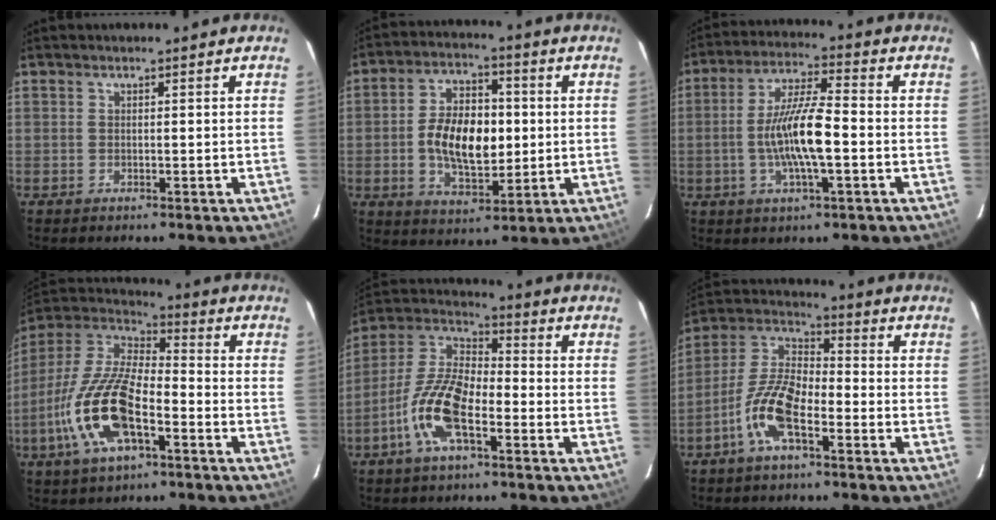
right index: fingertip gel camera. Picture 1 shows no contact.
{"total": 12.8, "force": [-0.5, 7.0, 10.7], "torque": [-0.197, 0.013, -0.003]}
{"total": 11.6, "force": [-2.2, 2.1, 11.1], "torque": [-0.217, 0.002, -0.042]}
{"total": 17.8, "force": [-7.0, 6.9, 14.8], "torque": [-0.315, -0.011, -0.140]}
{"total": 13.0, "force": [-5.5, 5.0, 10.7], "torque": [-0.228, 0.003, -0.113]}
{"total": 11.1, "force": [-5.4, 4.1, 8.8], "torque": [-0.194, 0.007, -0.110]}